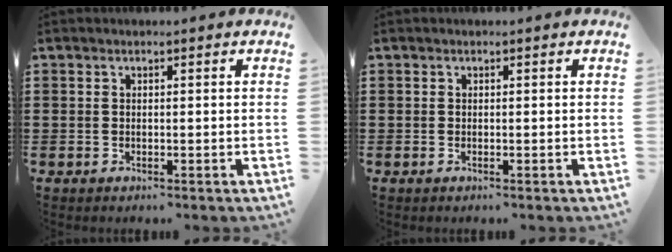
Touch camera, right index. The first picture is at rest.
{"total": 0.0}